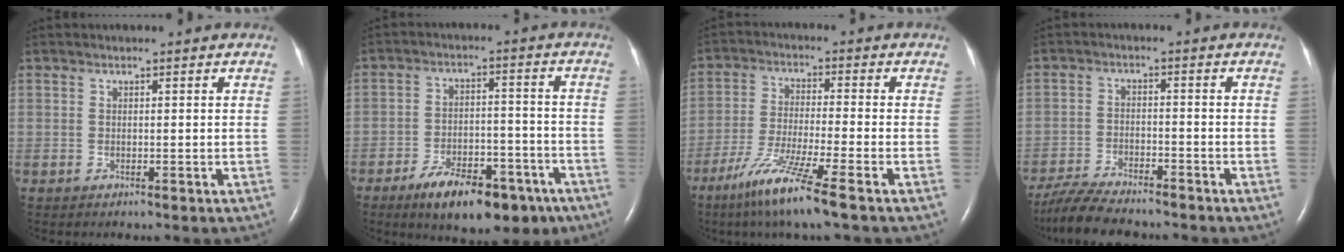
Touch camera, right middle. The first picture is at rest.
{"total": 13.6, "force": [-9.0, 5.7, 8.5], "torque": [-0.120, 0.009, -0.132]}
{"total": 10.0, "force": [-6.4, -0.8, 7.7], "torque": [-0.158, -0.036, -0.122]}
{"total": 9.7, "force": [-8.6, 1.4, 4.2], "torque": [-0.077, -0.023, -0.144]}